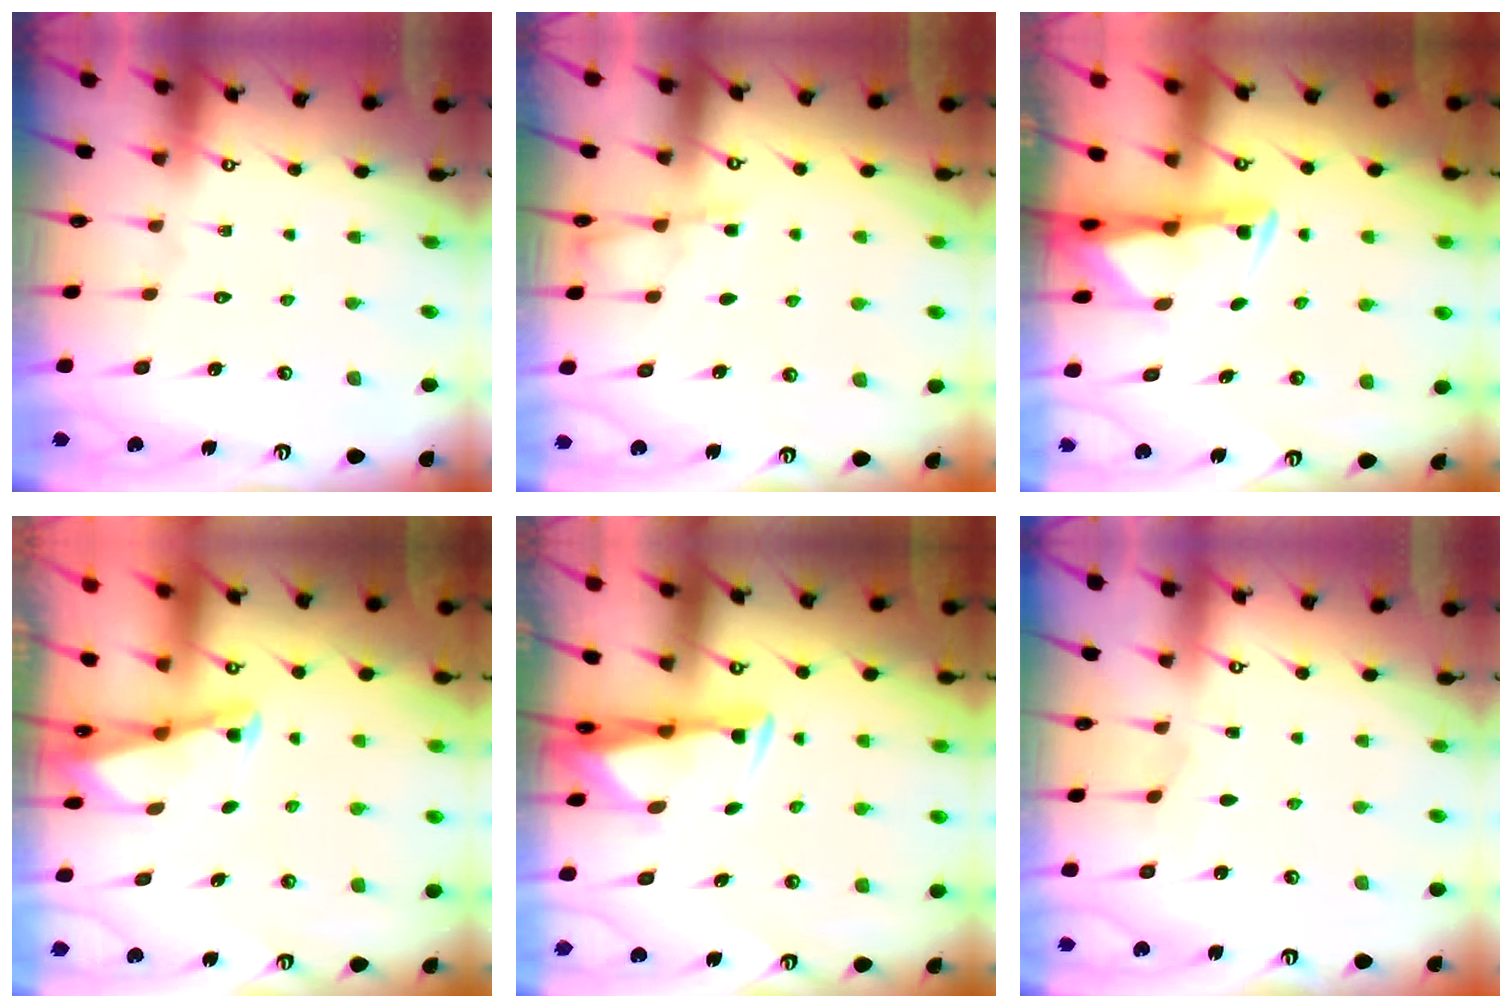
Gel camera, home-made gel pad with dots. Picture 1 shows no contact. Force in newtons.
{"total": 4.8, "press": 4.8, "slide": 0.5}
{"total": 2.9, "press": 2.8, "slide": 0.7}
{"total": 2.0, "press": 2.0, "slide": 0.3}
{"total": 3.0, "press": 2.9, "slide": 0.9}
{"total": 1.4, "press": 1.3, "slide": 0.2}